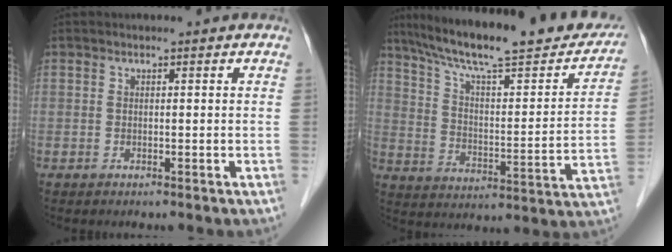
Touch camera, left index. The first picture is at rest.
{"total": 26.8, "force": [22.4, 4.3, 14.1], "torque": [-0.223, -0.013, 0.311]}